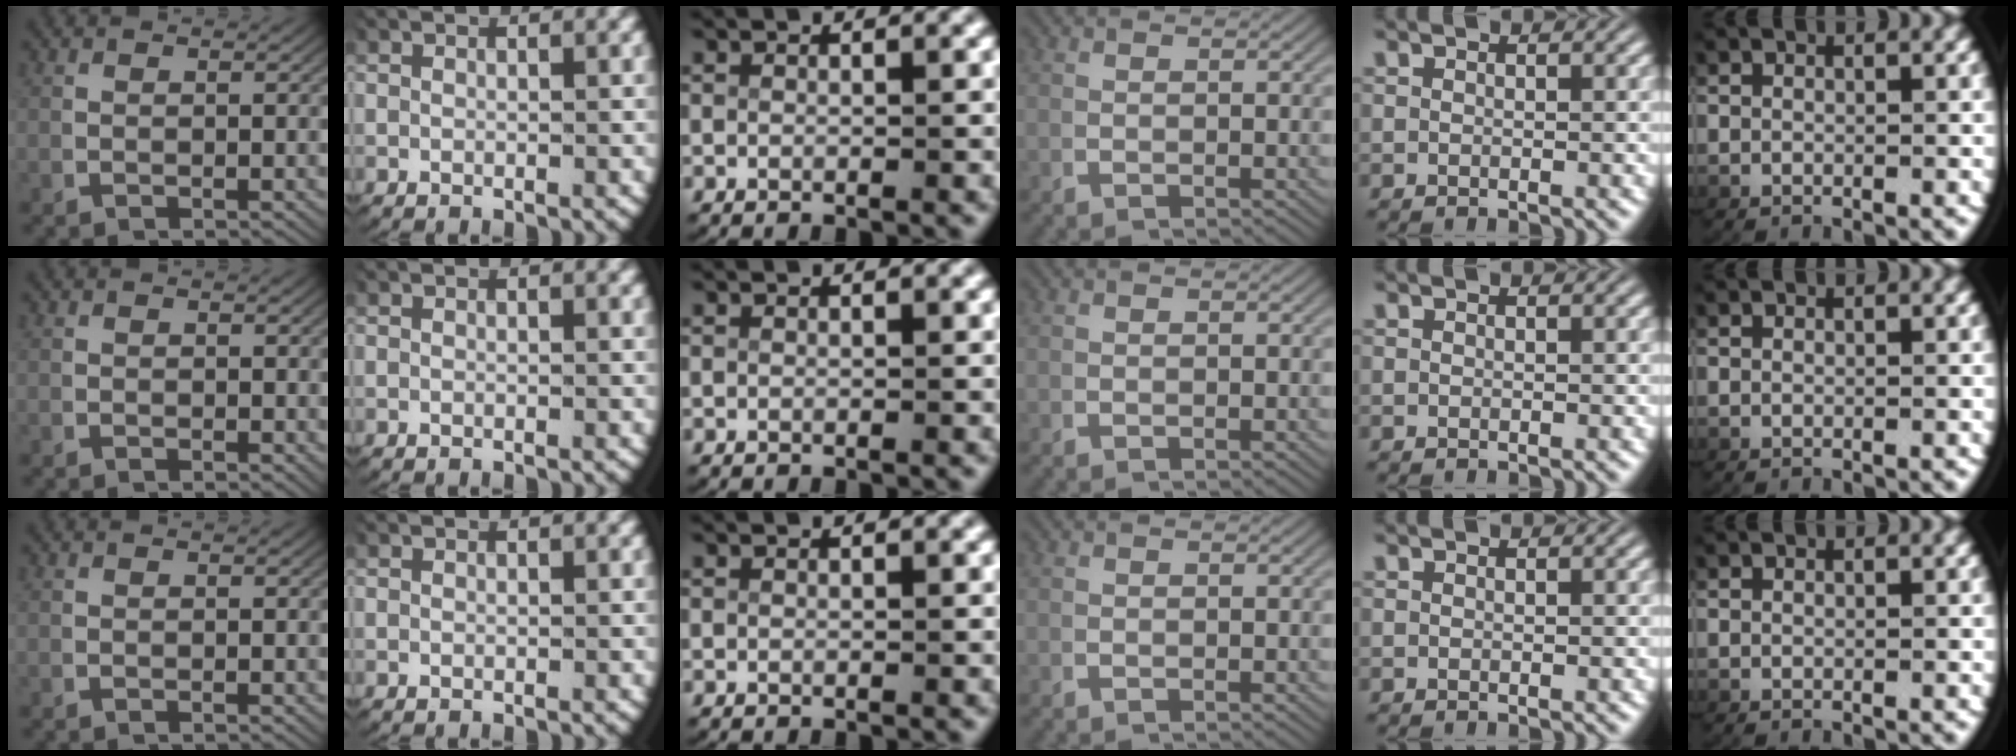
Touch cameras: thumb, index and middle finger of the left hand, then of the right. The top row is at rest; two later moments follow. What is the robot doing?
{"motion": "lift_and_place", "object": "plastic wrap"}